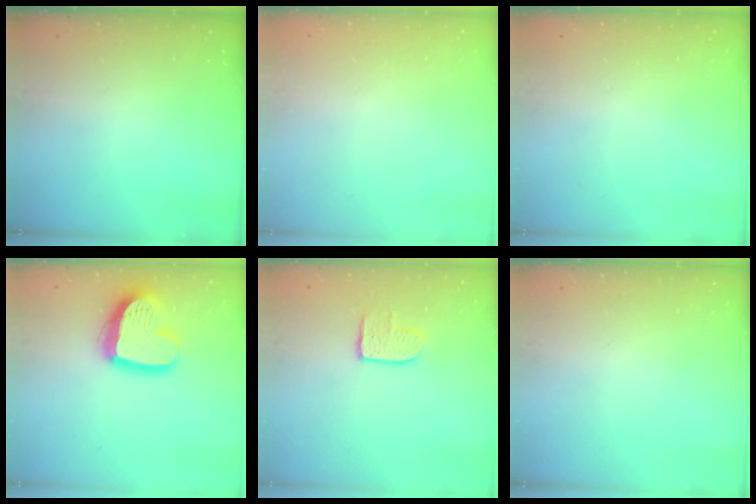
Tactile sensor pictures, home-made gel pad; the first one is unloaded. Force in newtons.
{"total": 0.0}
{"total": 0.0}
{"total": 17.4, "press": 17.3, "slide": 1.5}
{"total": 7.4, "press": 7.4, "slide": 0.2}
{"total": 0.0}